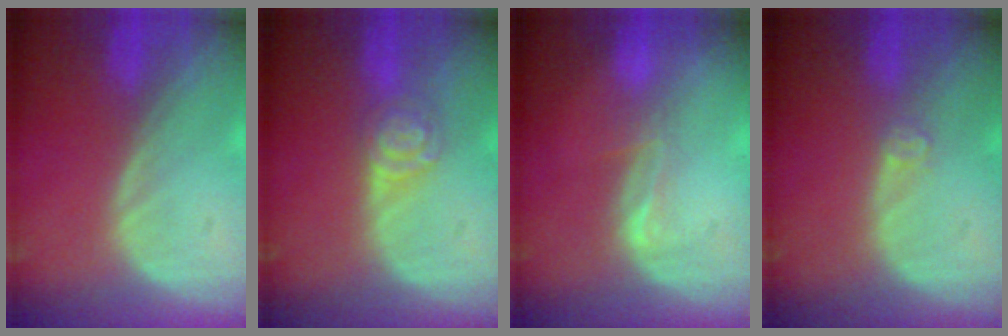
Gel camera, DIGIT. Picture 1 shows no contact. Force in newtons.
{"total": 4.3, "press": 3.9, "slide": 1.9}
{"total": 2.2, "press": 1.7, "slide": 1.4}
{"total": 1.5, "press": 1.2, "slide": 0.9}